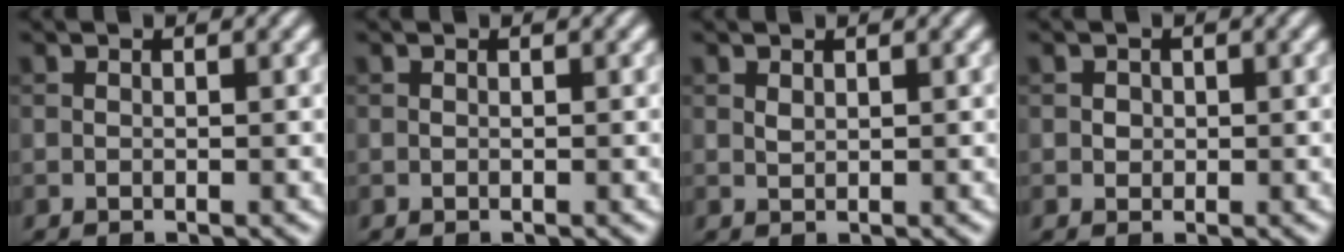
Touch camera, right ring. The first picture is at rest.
{"total": 0.0}
{"total": 0.6, "force": [0.4, 0.2, 0.3], "torque": [-0.010, -0.001, 0.011]}
{"total": 0.8, "force": [0.2, 0.8, 0.2], "torque": [0.001, -0.002, 0.001]}